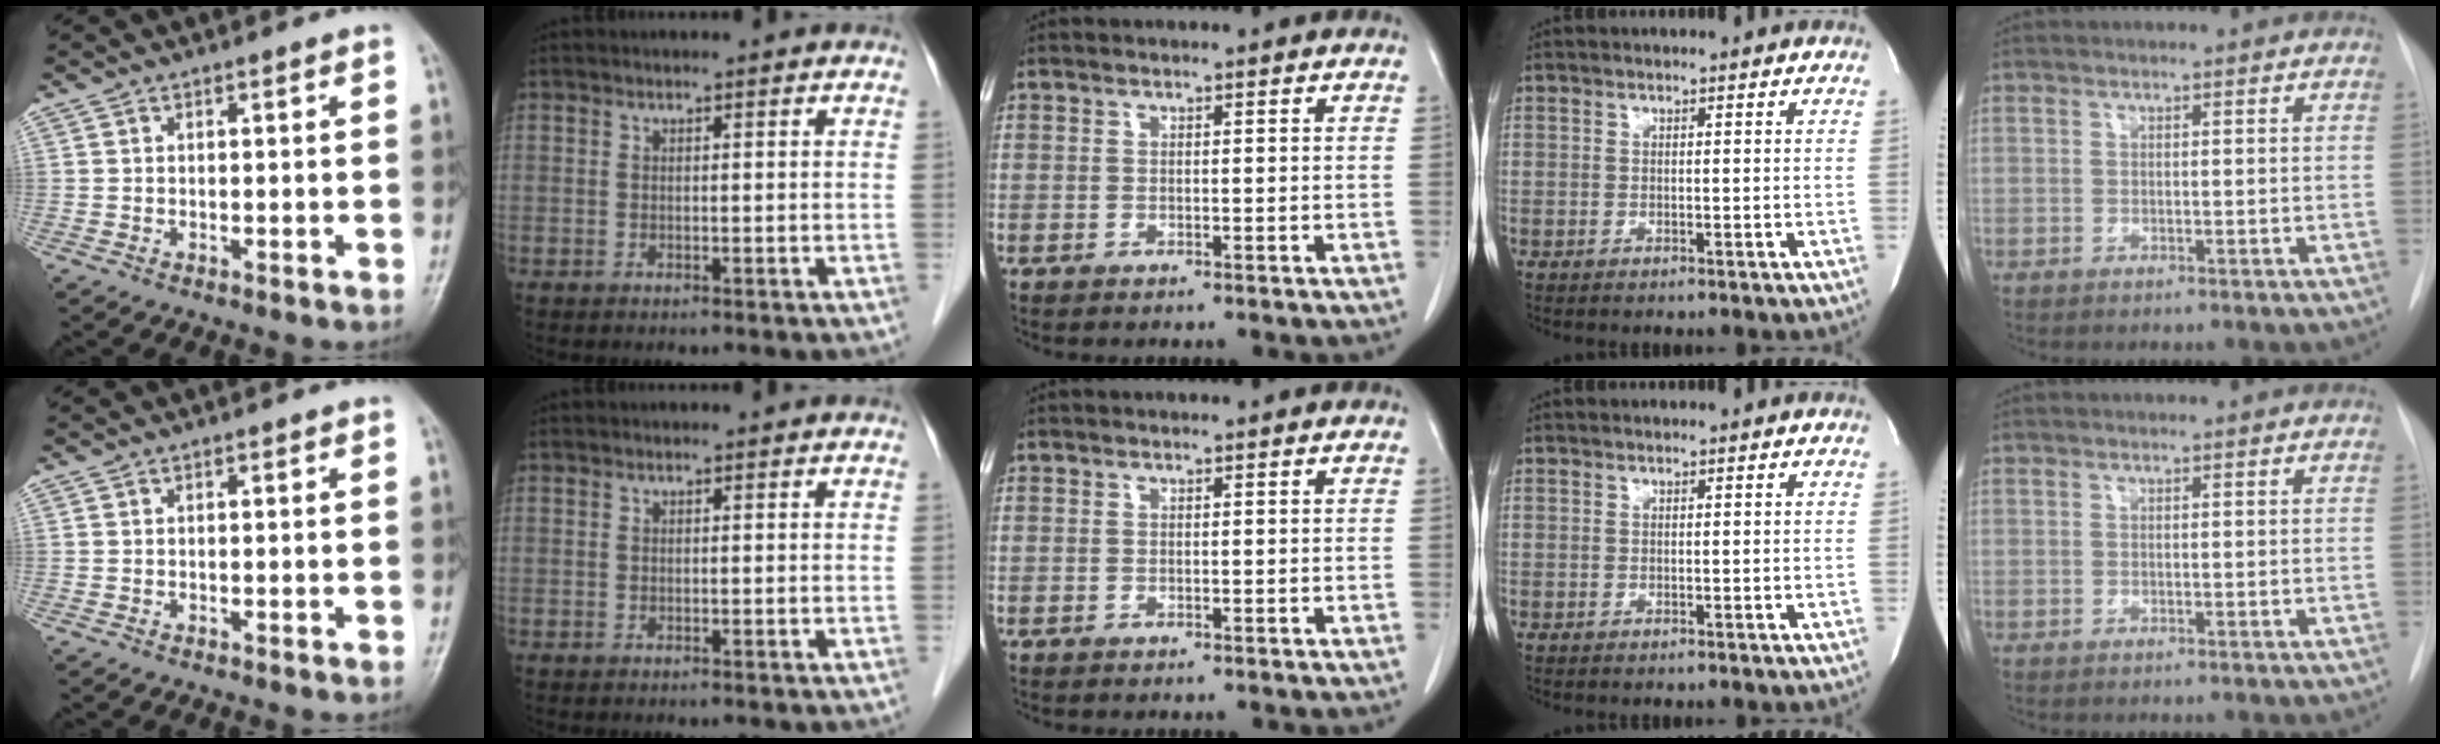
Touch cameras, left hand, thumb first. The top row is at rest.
{}